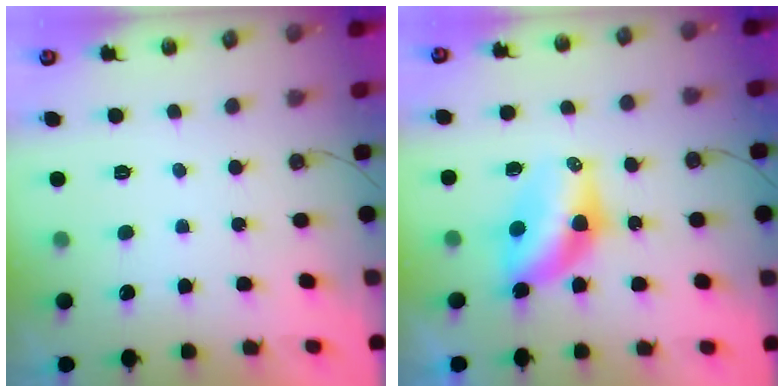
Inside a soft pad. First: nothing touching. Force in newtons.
{"total": 7.6, "press": 7.6, "slide": 0.6}